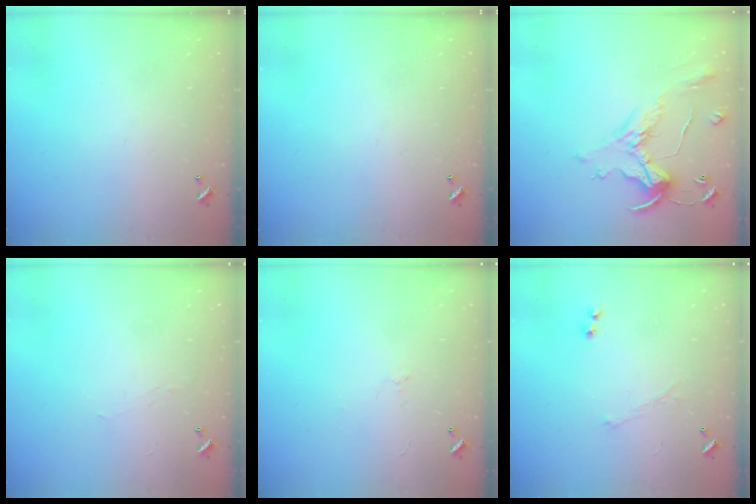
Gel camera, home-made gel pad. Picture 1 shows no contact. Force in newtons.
{"total": 0.0}
{"total": 1.8, "press": 1.5, "slide": 1.1}
{"total": 0.8, "press": 0.7, "slide": 0.4}
{"total": 0.5, "press": 0.1, "slide": 0.5}
{"total": 1.2, "press": 1.0, "slide": 0.8}